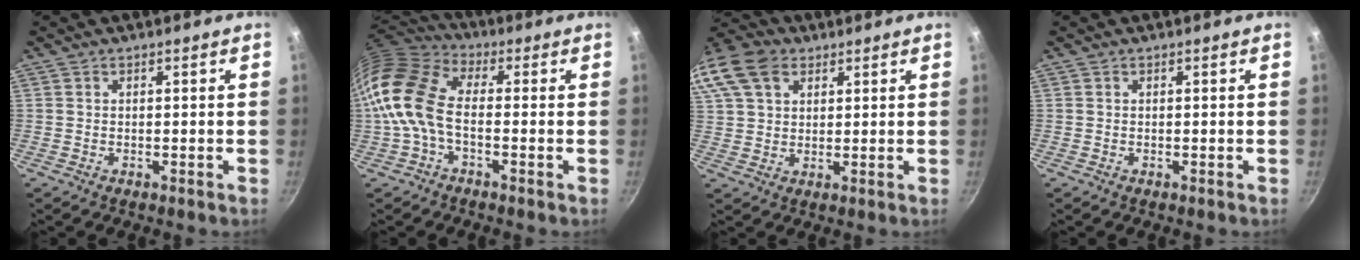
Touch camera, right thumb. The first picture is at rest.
{"total": 12.7, "force": [-2.0, 7.6, 10.0], "torque": [-0.191, 0.033, -0.060]}
{"total": 20.6, "force": [9.3, 14.7, 11.1], "torque": [-0.269, 0.050, 0.171]}
{"total": 0.0}